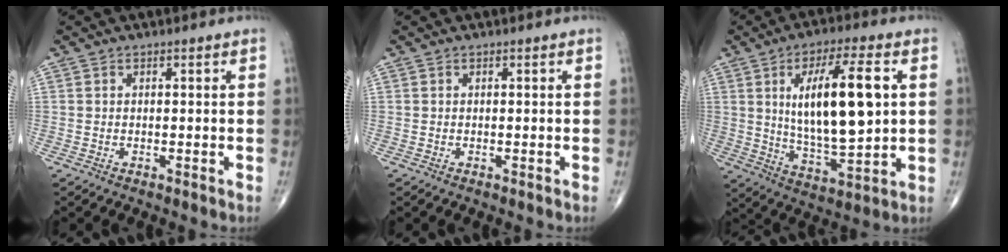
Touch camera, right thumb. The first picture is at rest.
{"total": 0.0}
{"total": 18.3, "force": [3.4, 6.1, 16.9], "torque": [-0.278, -0.013, 0.066]}